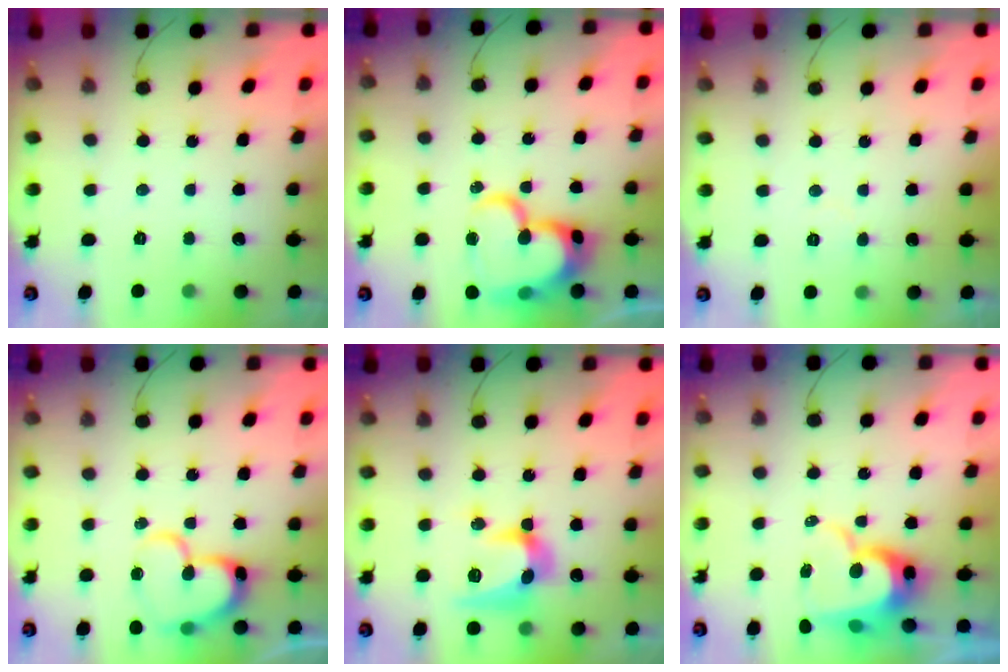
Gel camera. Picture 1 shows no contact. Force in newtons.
{"total": 20.8, "press": 20.7, "slide": 1.9}
{"total": 3.1, "press": 3.1, "slide": 0.2}
{"total": 15.0, "press": 14.9, "slide": 1.6}
{"total": 14.4, "press": 14.3, "slide": 0.7}
{"total": 11.9, "press": 11.8, "slide": 0.8}